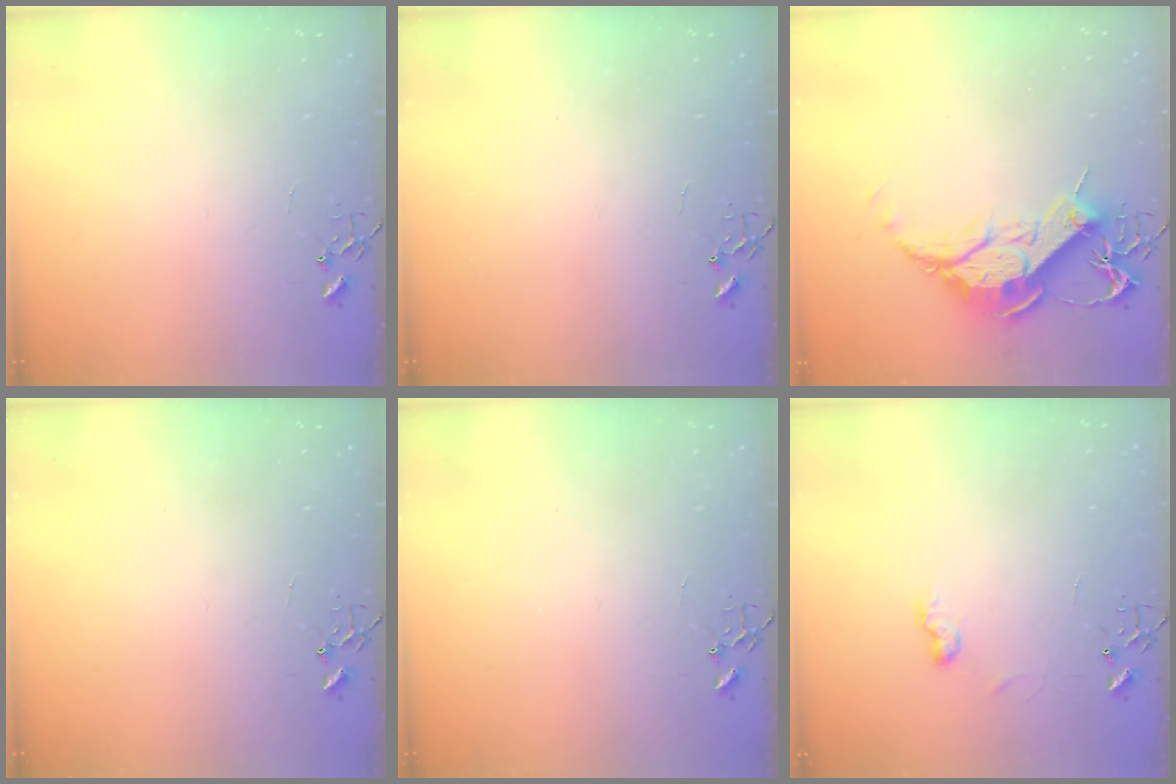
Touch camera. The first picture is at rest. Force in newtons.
{"total": 0.0}
{"total": 15.4, "press": 15.3, "slide": 1.4}
{"total": 0.0}
{"total": 0.0}
{"total": 6.0, "press": 6.0, "slide": 0.7}